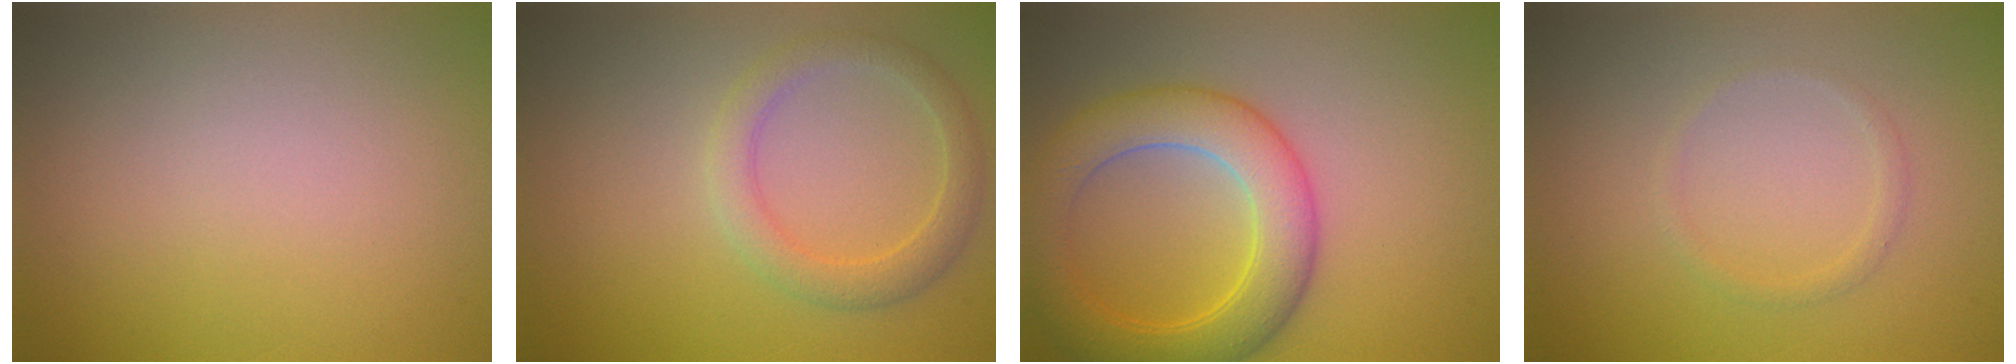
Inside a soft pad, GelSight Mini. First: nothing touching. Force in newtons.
{"total": 2.9, "press": 2.9, "slide": 0.2}
{"total": 6.7, "press": 6.6, "slide": 0.3}
{"total": 0.9, "press": 0.9, "slide": 0.1}